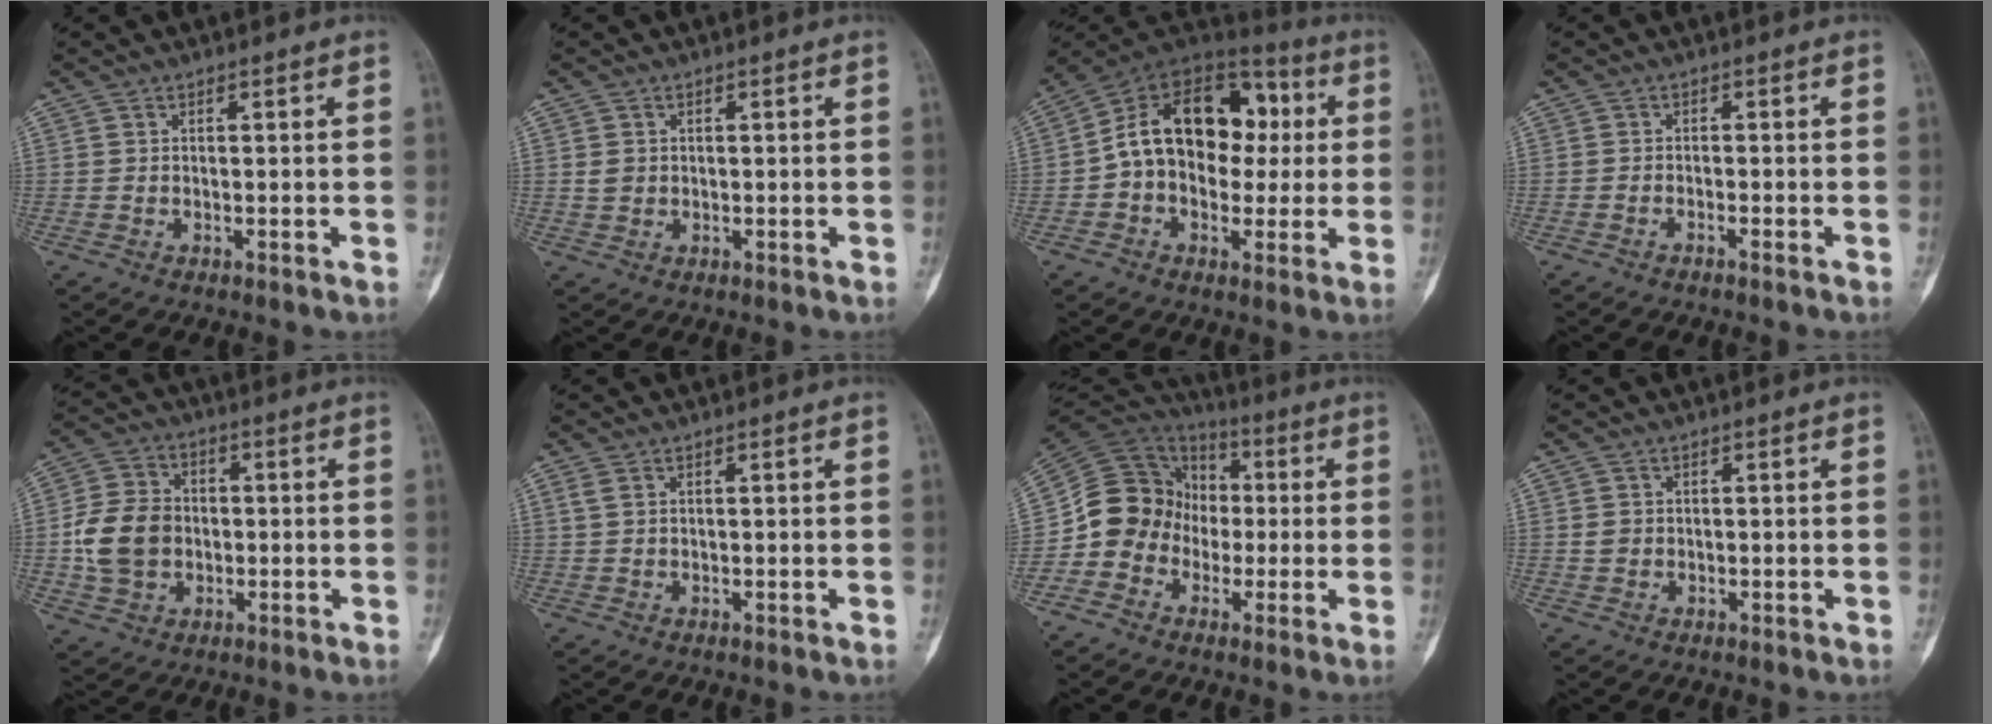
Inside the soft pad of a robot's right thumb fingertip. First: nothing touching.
{"total": 1.7, "force": [0.3, 1.5, 0.7], "torque": [-0.007, 0.001, 0.010]}
{"total": 19.7, "force": [1.5, 13.7, 14.0], "torque": [-0.184, 0.048, 0.017]}
{"total": 1.1, "force": [-0.9, -0.1, 0.6], "torque": [-0.015, 0.010, -0.014]}
{"total": 11.4, "force": [-1.0, 9.2, 6.6], "torque": [-0.106, 0.015, -0.019]}
{"total": 1.5, "force": [0.9, 0.7, 0.9], "torque": [-0.020, 0.006, 0.025]}
{"total": 14.1, "force": [-2.5, 12.8, 5.4], "torque": [-0.069, 0.057, -0.053]}
{"total": 1.4, "force": [0.2, 1.2, 0.5], "torque": [-0.004, 0.002, 0.006]}